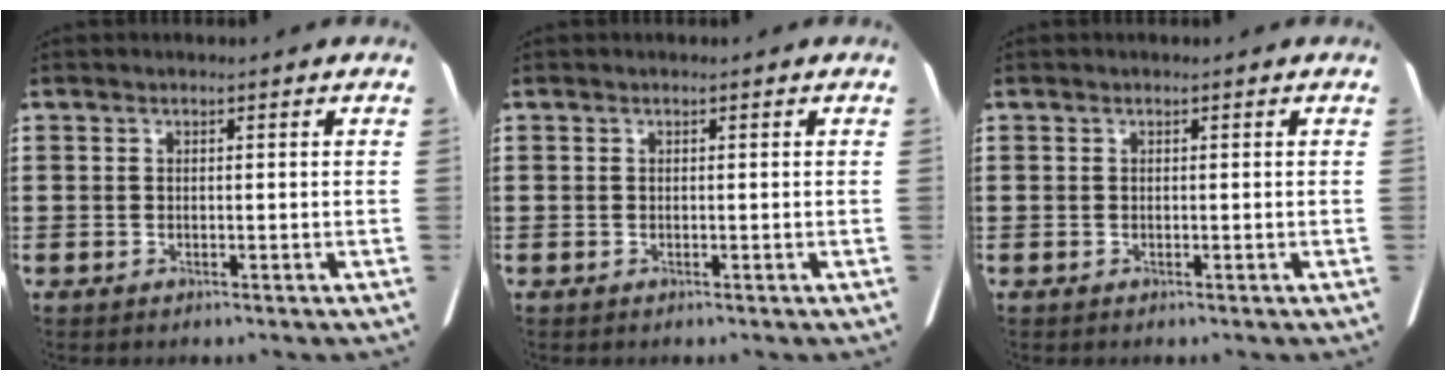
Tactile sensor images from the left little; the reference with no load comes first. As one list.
[{"total": 0.0}, {"total": 0.0}]